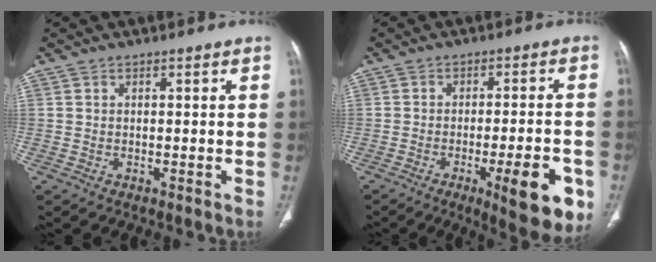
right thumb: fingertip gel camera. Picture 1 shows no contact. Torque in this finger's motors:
{"motor_torque": [-0.12, 0.75, 0.11, 0.21, 0.04]}